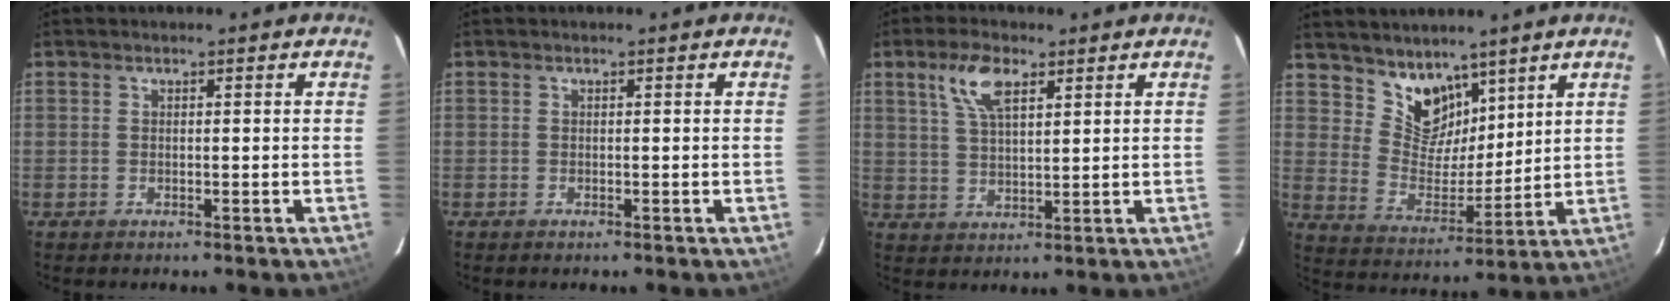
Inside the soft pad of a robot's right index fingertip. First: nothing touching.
{"total": 0.0}
{"total": 7.1, "force": [3.8, 2.9, 5.3], "torque": [-0.103, 0.013, 0.075]}
{"total": 9.7, "force": [7.2, 5.6, 3.2], "torque": [-0.053, -0.001, 0.142]}